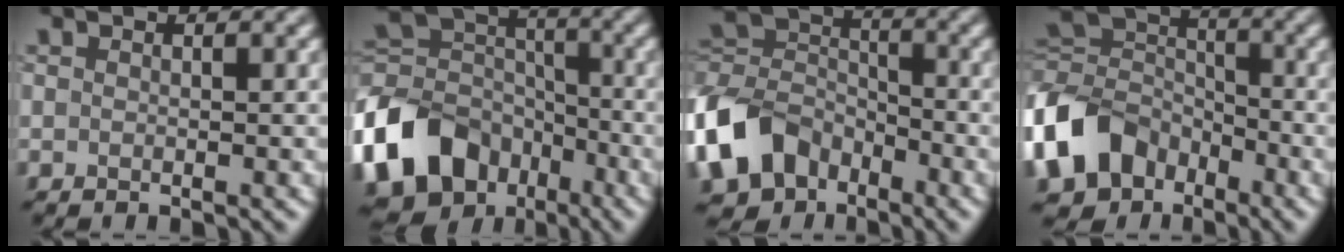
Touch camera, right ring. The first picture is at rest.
{"total": 13.8, "force": [-6.8, 10.0, 6.7], "torque": [-0.179, 0.002, -0.136]}
{"total": 8.7, "force": [-4.2, 6.4, 4.1], "torque": [-0.087, 0.006, -0.103]}
{"total": 9.4, "force": [-4.0, 7.2, 4.6], "torque": [-0.111, 0.006, -0.099]}